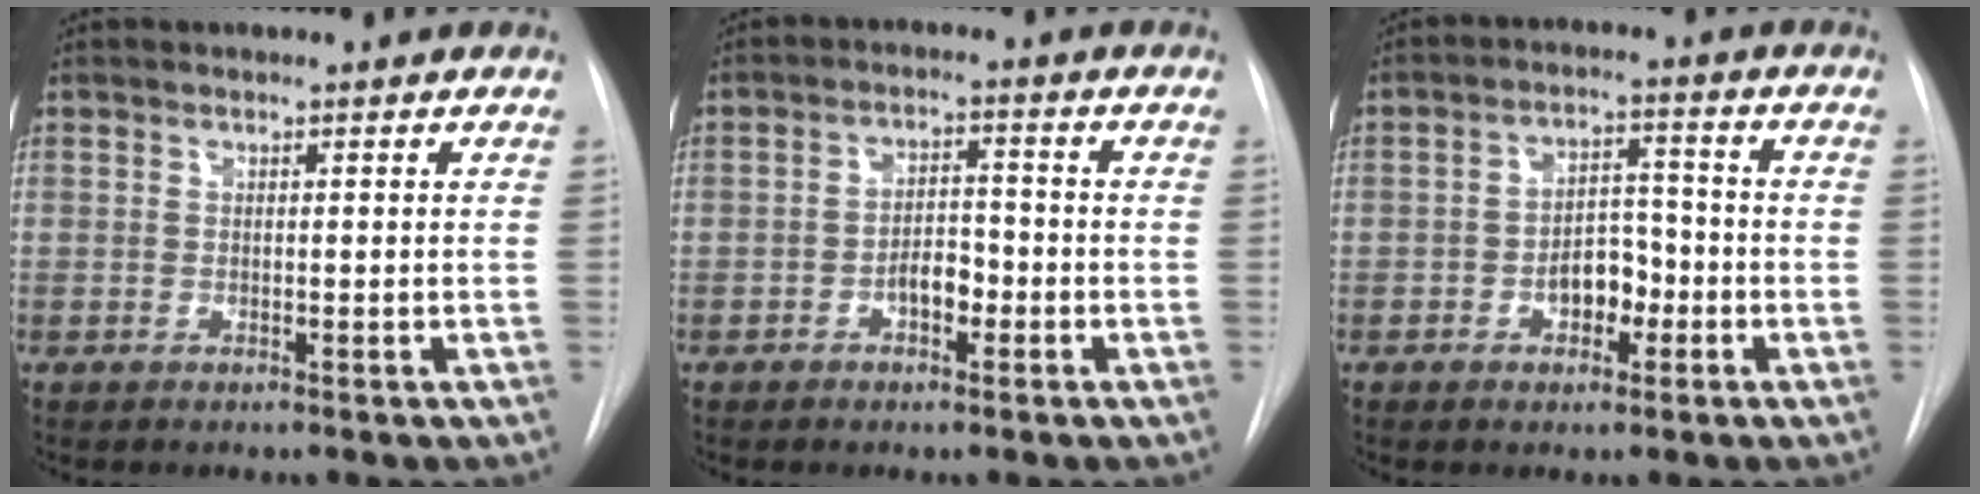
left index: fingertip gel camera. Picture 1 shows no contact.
{"total": 4.0, "force": [-2.3, 2.0, 2.7], "torque": [-0.044, 0.004, -0.037]}
{"total": 5.6, "force": [-2.6, 3.3, 3.7], "torque": [-0.058, 0.012, -0.041]}